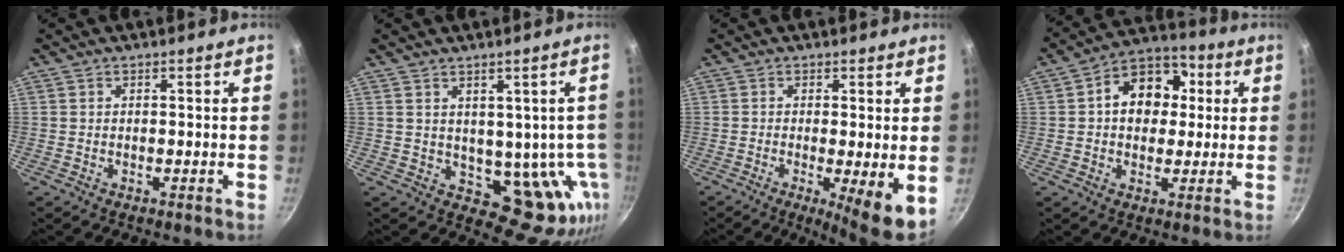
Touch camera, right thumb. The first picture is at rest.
{"total": 12.0, "force": [0.6, 7.5, 9.3], "torque": [-0.073, -0.020, 0.027]}
{"total": 7.1, "force": [-1.0, 1.1, 7.0], "torque": [-0.101, -0.015, -0.013]}
{"total": 12.5, "force": [2.0, 9.6, 7.7], "torque": [-0.069, 0.021, 0.013]}